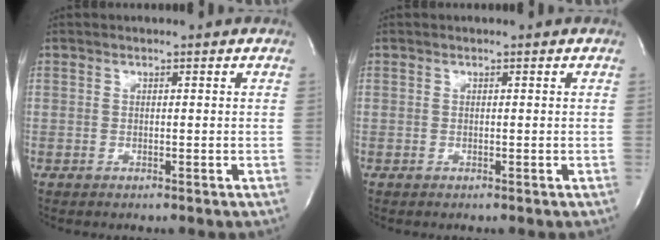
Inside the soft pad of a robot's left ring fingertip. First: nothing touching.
{"total": 0.0}